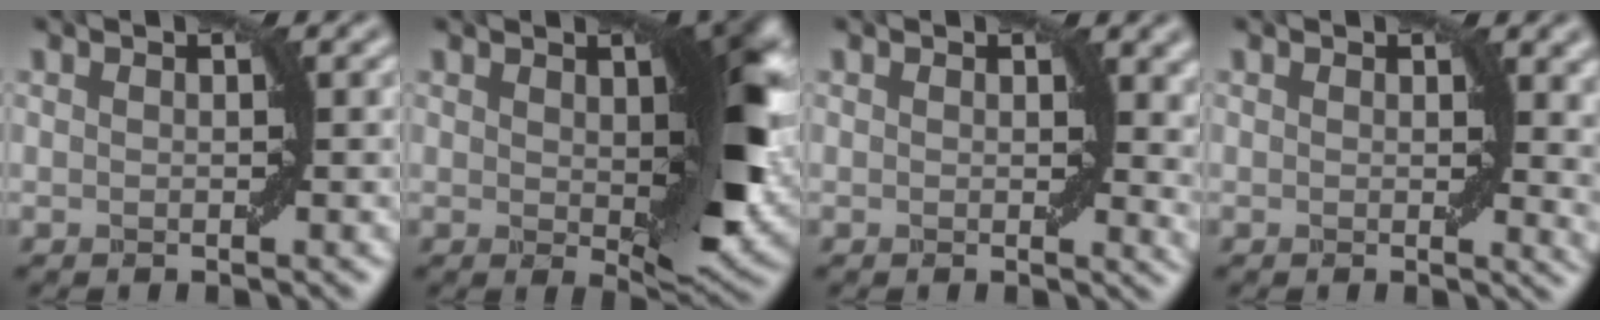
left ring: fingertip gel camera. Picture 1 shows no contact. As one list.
[{"total": 7.9, "force": [1.0, 3.5, 7.1], "torque": [-0.099, -0.005, 0.022]}, {"total": 3.0, "force": [1.0, 1.7, 2.3], "torque": [-0.018, -0.007, 0.014]}, {"total": 3.2, "force": [1.0, 1.3, 2.7], "torque": [-0.021, -0.004, 0.016]}]